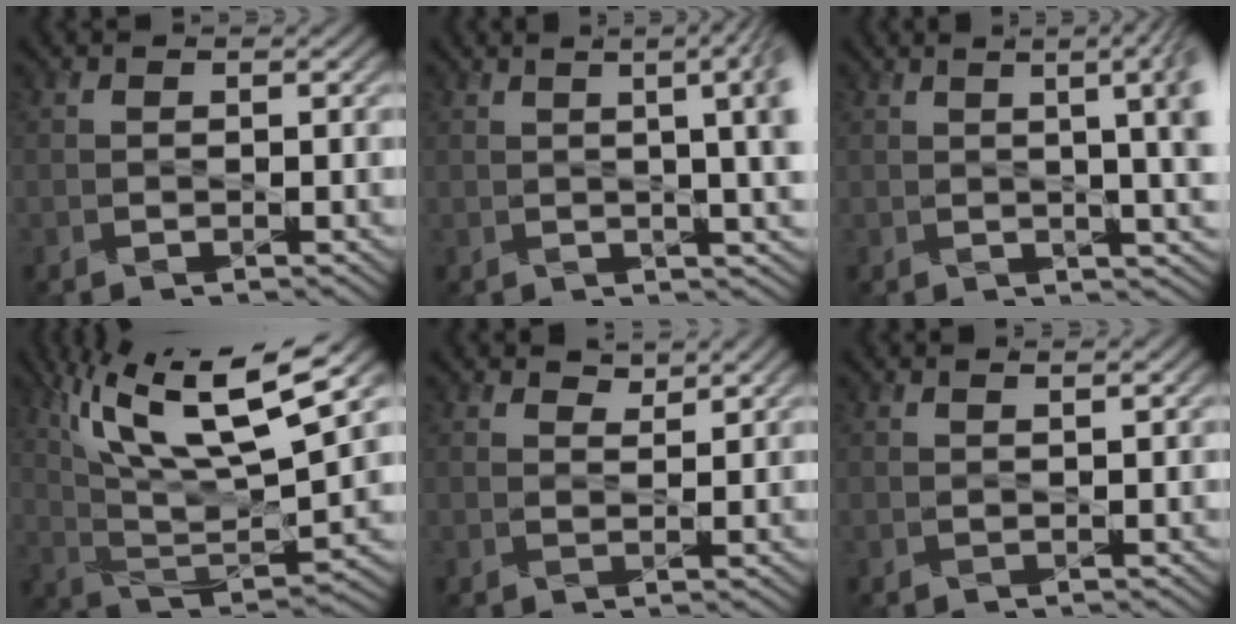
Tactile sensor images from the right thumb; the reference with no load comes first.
{"total": 8.6, "force": [1.8, 2.6, 8.1], "torque": [-0.074, 0.033, 0.010]}
{"total": 9.5, "force": [2.1, 2.9, 8.8], "torque": [-0.078, 0.035, 0.015]}
{"total": 16.9, "force": [8.6, 5.2, 13.6], "torque": [-0.273, 0.000, 0.156]}
{"total": 2.0, "force": [1.9, 0.5, 0.6], "torque": [-0.013, -0.003, 0.040]}
{"total": 0.8, "force": [0.7, 0.0, 0.4], "torque": [-0.011, 0.000, 0.010]}